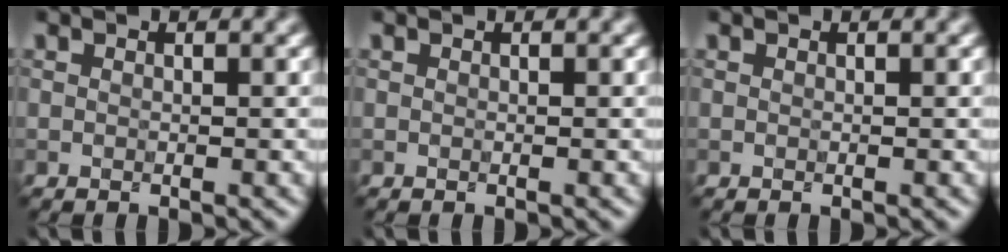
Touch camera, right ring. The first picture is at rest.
{"total": 0.0}
{"total": 0.0}